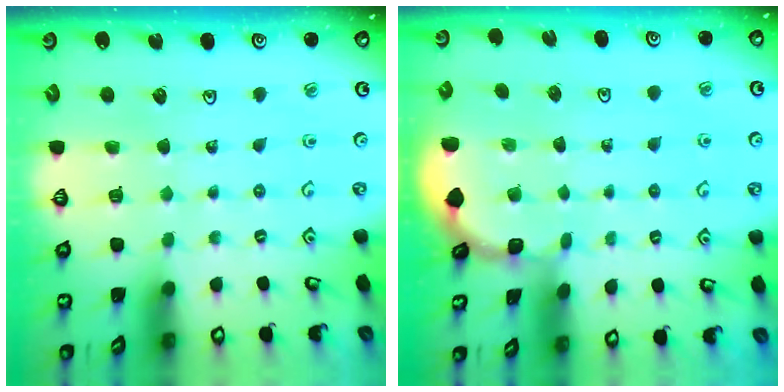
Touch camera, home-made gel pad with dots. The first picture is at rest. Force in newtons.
{"total": 2.3, "press": 2.3, "slide": 0.1}